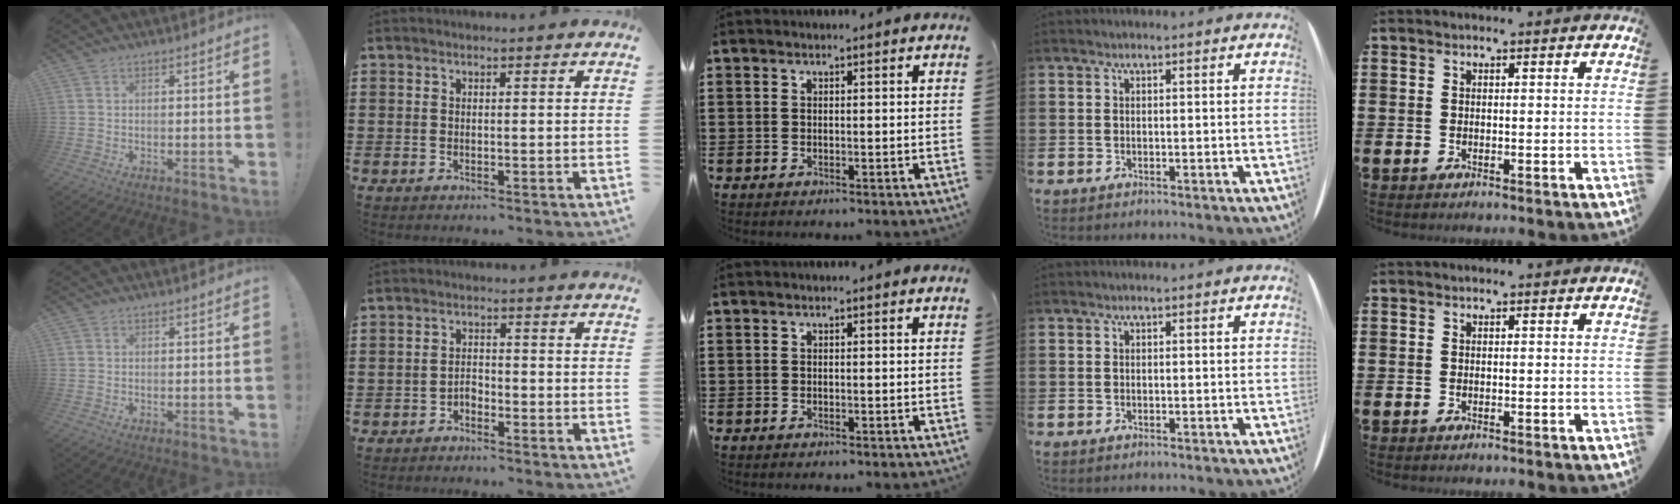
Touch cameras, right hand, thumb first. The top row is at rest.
{"index": {"total": 1.7, "force": [-1.4, 0.8, 0.5], "torque": [-0.014, 0.004, -0.030]}}